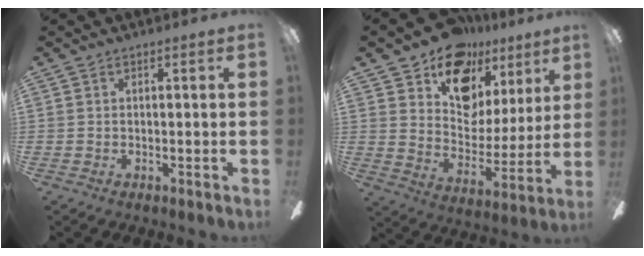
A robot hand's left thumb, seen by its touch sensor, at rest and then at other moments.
{"total": 15.7, "force": [11.6, 9.1, 5.3], "torque": [-0.096, -0.074, 0.215]}